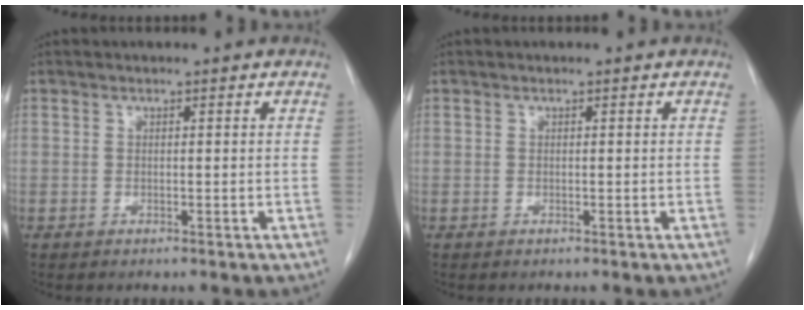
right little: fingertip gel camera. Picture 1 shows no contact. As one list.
[{"total": 0.0}]